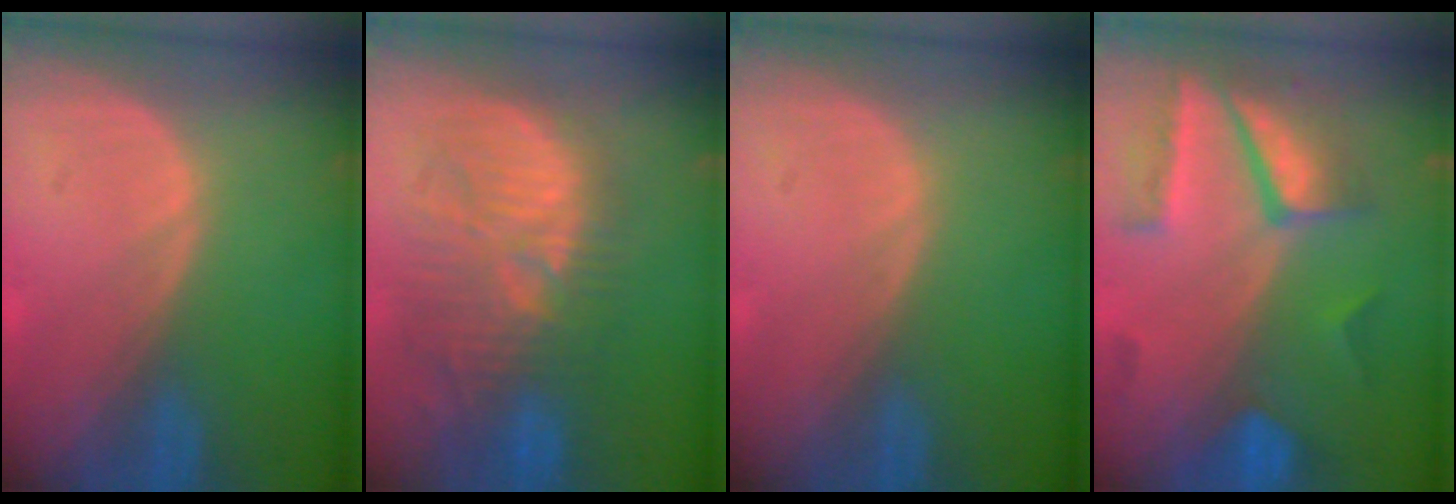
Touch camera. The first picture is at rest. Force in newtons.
{"total": 11.4, "press": 11.2, "slide": 2.4}
{"total": 0.0}
{"total": 8.7, "press": 7.8, "slide": 3.9}